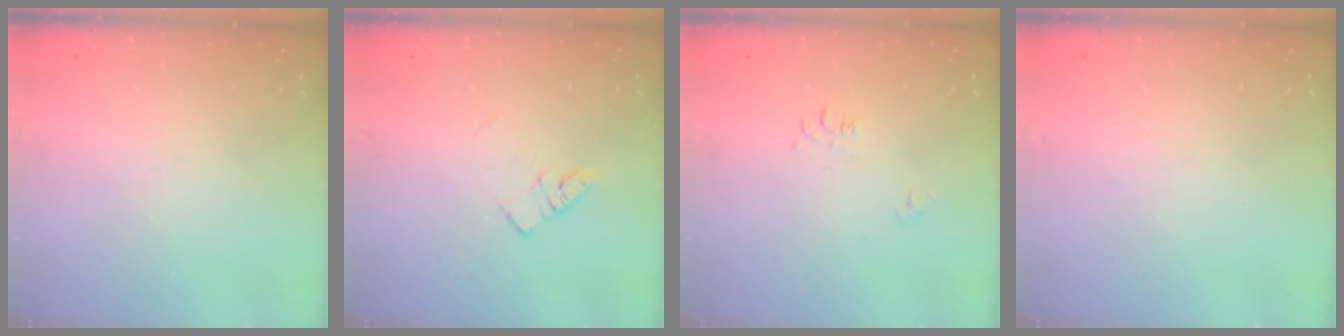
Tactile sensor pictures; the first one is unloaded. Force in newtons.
{"total": 5.5, "press": 5.4, "slide": 0.5}
{"total": 3.9, "press": 3.9, "slide": 0.5}
{"total": 0.0}